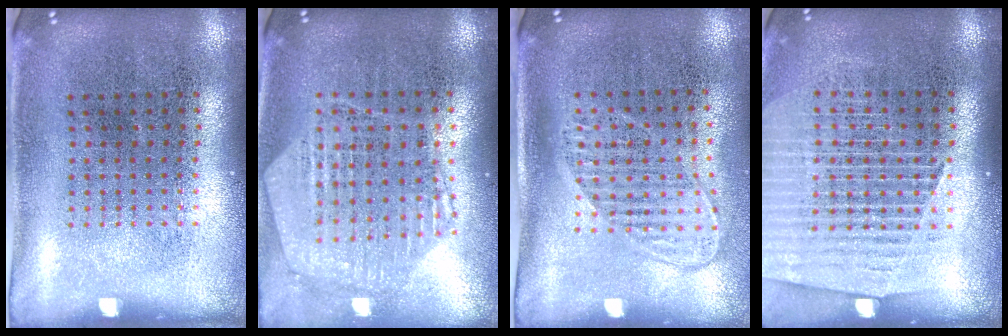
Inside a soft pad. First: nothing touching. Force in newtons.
{"total": 1.2, "press": 1.2, "slide": 0.2}
{"total": 1.5, "press": 1.2, "slide": 0.8}
{"total": 1.4, "press": 1.3, "slide": 0.5}